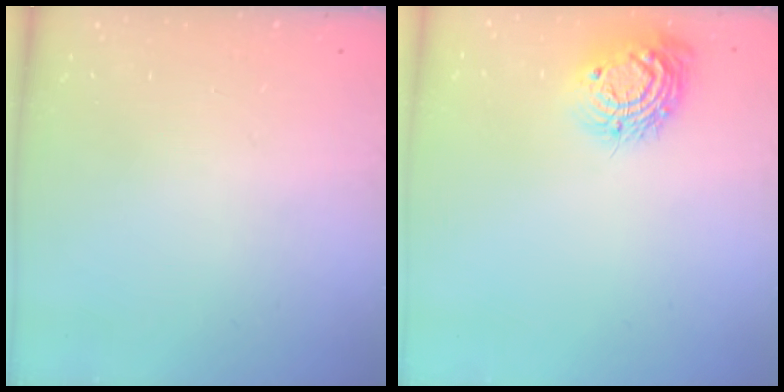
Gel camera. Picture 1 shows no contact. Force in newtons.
{"total": 12.2, "press": 12.1, "slide": 0.8}